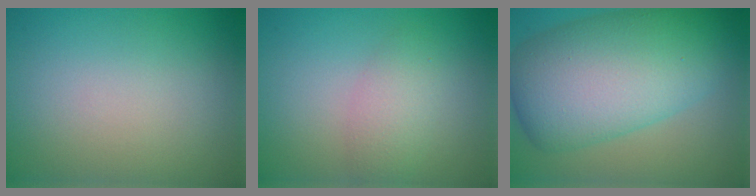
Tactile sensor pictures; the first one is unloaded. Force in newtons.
{"total": 2.4, "press": 2.4, "slide": 0.1}
{"total": 11.7, "press": 11.7, "slide": 0.3}